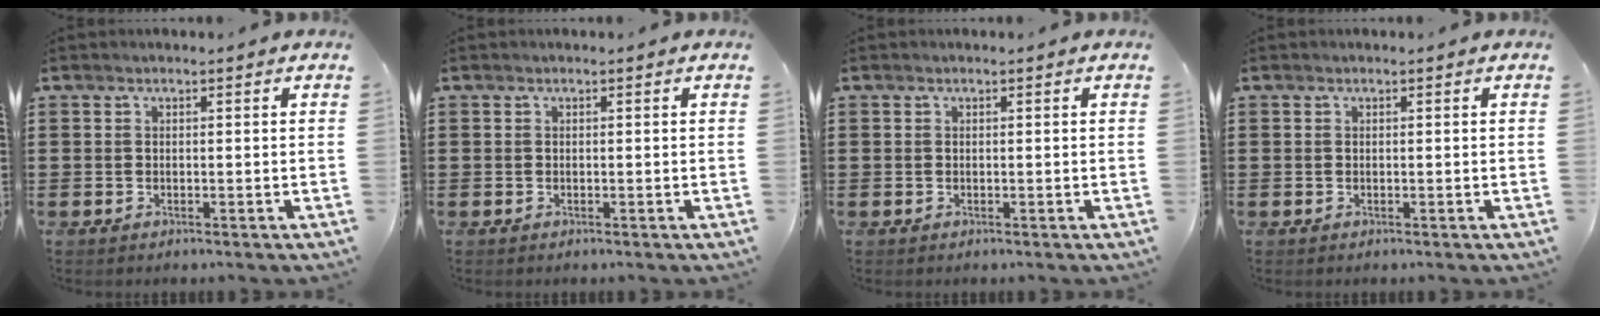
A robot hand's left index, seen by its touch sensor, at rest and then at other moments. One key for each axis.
{"total": 0.0}
{"total": 0.0}
{"total": 0.0}